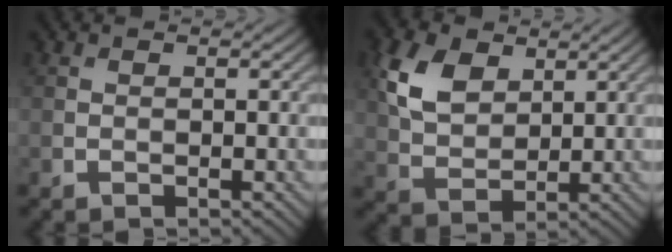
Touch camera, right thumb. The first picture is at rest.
{"total": 7.4, "force": [3.3, 4.7, 4.7], "torque": [-0.120, 0.005, 0.064]}